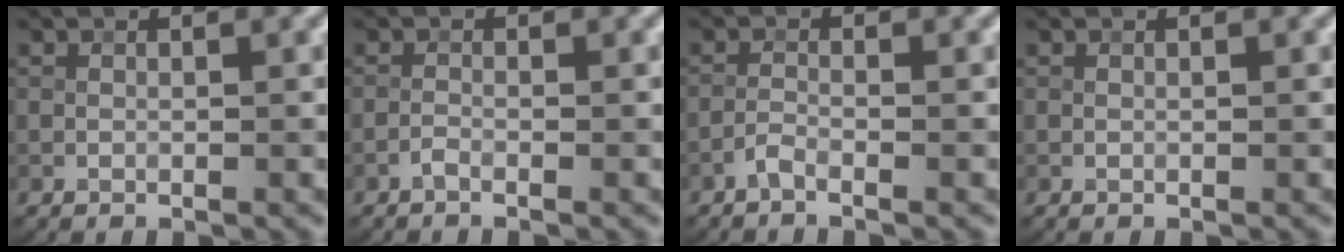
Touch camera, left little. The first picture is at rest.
{"total": 0.7, "force": [-0.6, 0.0, 0.4], "torque": [-0.011, 0.003, -0.014]}
{"total": 1.0, "force": [-0.9, 0.0, 0.5], "torque": [-0.015, 0.004, -0.022]}
{"total": 0.0}